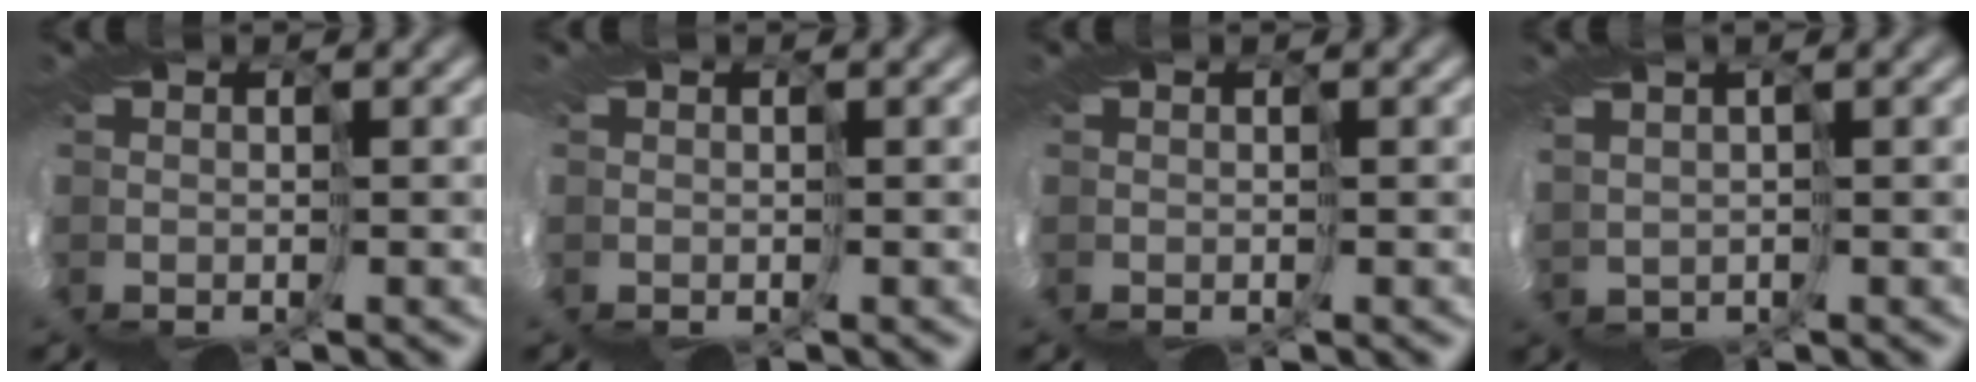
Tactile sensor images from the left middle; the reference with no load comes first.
{"total": 1.3, "force": [-0.3, 1.0, 0.8], "torque": [-0.011, 0.005, -0.006]}
{"total": 0.0}
{"total": 2.4, "force": [1.3, -1.0, -1.8], "torque": [0.034, -0.004, 0.035]}